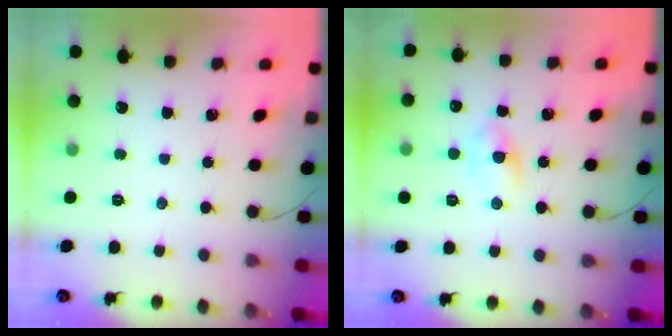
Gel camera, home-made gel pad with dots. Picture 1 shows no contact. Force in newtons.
{"total": 2.8, "press": 2.6, "slide": 1.2}